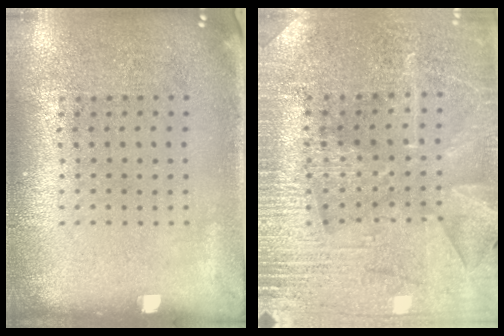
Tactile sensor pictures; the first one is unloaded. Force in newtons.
{"total": 3.1, "press": 3.0, "slide": 0.5}